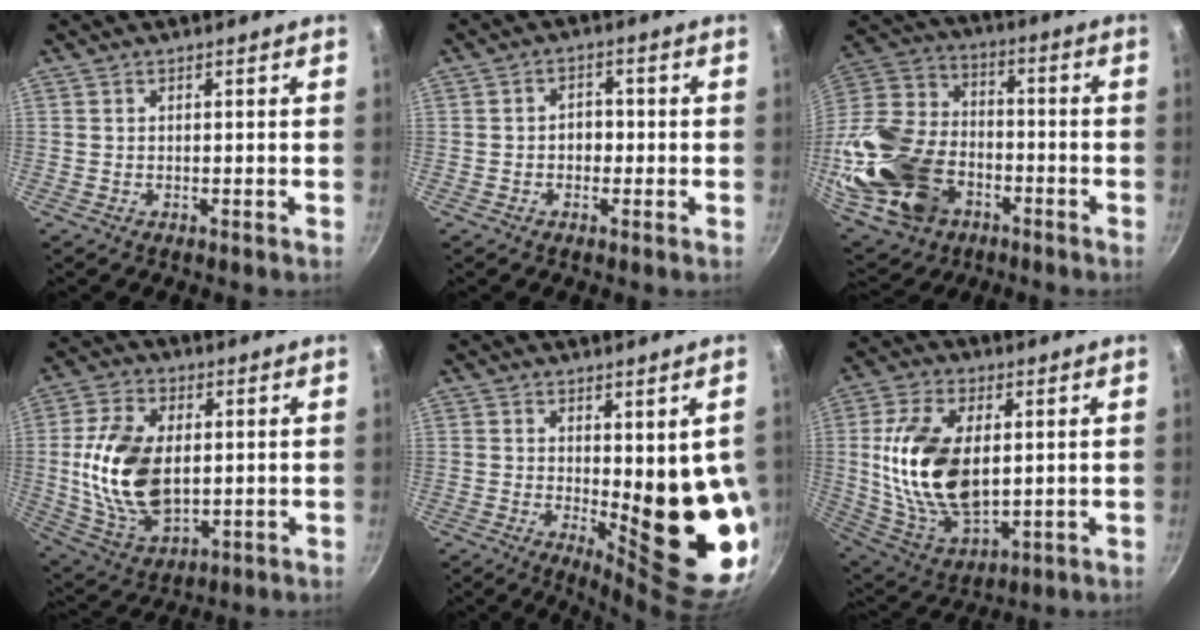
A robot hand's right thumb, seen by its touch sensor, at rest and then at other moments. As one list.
[{"total": 3.4, "force": [-0.5, 2.6, 2.1], "torque": [-0.010, 0.013, -0.010]}, {"total": 25.5, "force": [-7.8, 18.0, 16.3], "torque": [-0.326, 0.039, -0.132]}, {"total": 17.0, "force": [1.0, 10.4, 13.4], "torque": [-0.242, -0.005, 0.026]}, {"total": 15.7, "force": [0.2, 5.1, 14.8], "torque": [-0.154, -0.040, 0.018]}, {"total": 19.5, "force": [2.2, 11.1, 15.8], "torque": [-0.290, -0.010, 0.052]}]